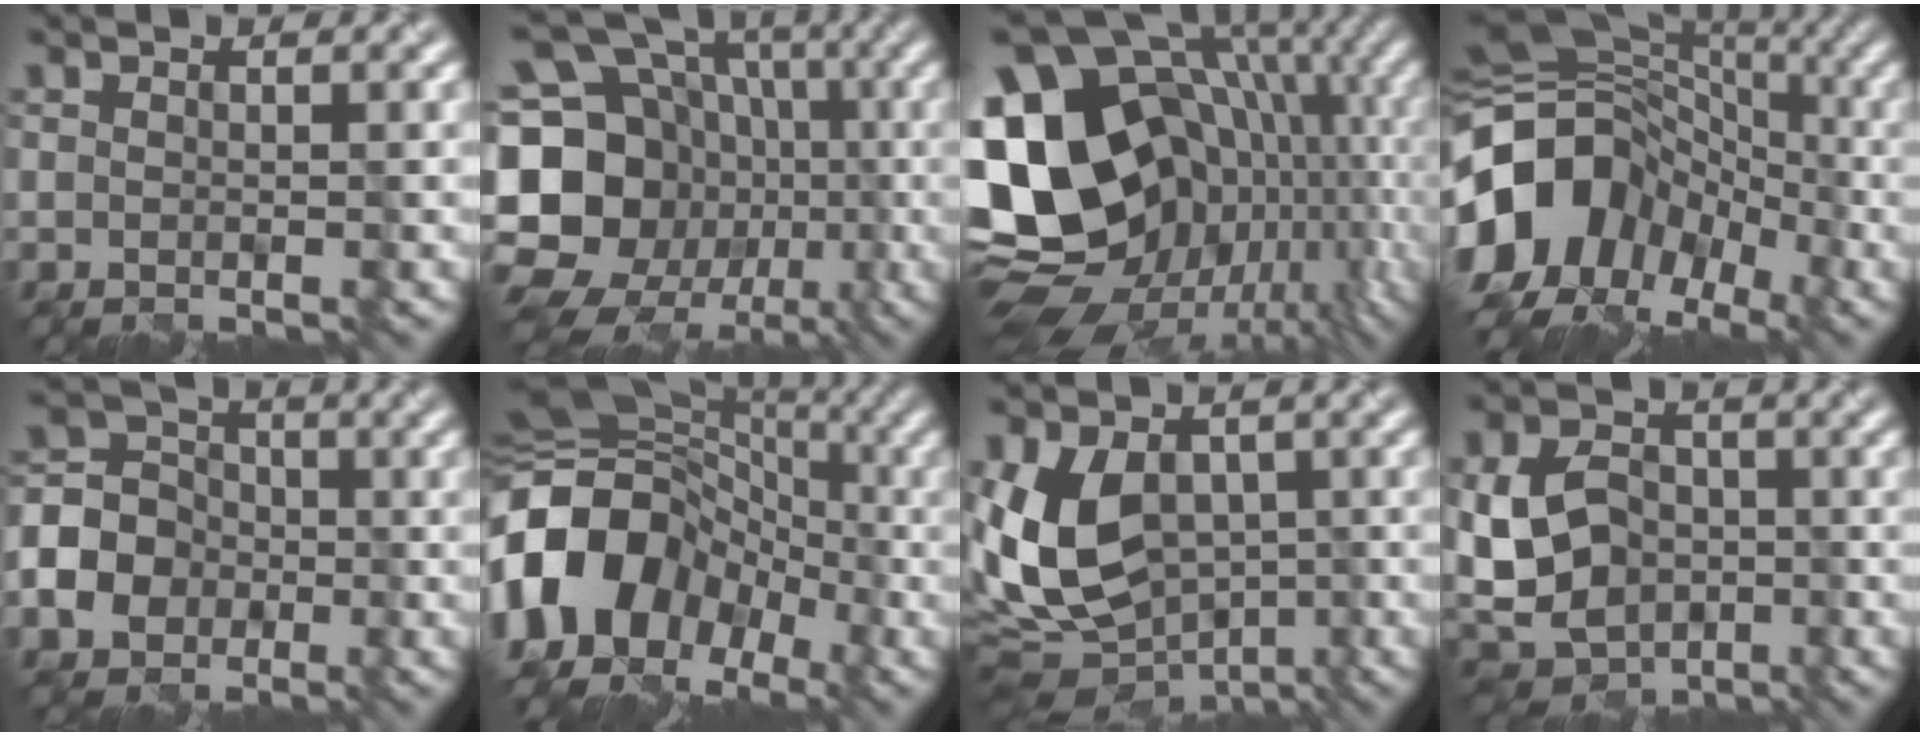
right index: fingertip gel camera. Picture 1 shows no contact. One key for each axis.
{"total": 20.8, "fx": -4.2, "fy": 17.8, "fz": 10.0, "tx": -0.195, "ty": 0.007, "tz": -0.105}
{"total": 22.2, "fx": -0.1, "fy": 17.9, "fz": 13.2, "tx": -0.241, "ty": 0.012, "tz": -0.011}
{"total": 14.5, "fx": -5.5, "fy": 11.2, "fz": 7.4, "tx": -0.146, "ty": 0.007, "tz": -0.108}
{"total": 6.9, "fx": -2.4, "fy": 5.8, "fz": 2.9, "tx": -0.068, "ty": 0.002, "tz": -0.068}
{"total": 13.8, "fx": -4.7, "fy": 10.4, "fz": 7.8, "tx": -0.167, "ty": 0.000, "tz": -0.107}
{"total": 10.7, "fx": -1.5, "fy": 7.3, "fz": 7.7, "tx": -0.159, "ty": -0.013, "tz": -0.039}
{"total": 8.5, "fx": -1.6, "fy": 6.3, "fz": 5.5, "tx": -0.113, "ty": -0.001, "tz": -0.042}